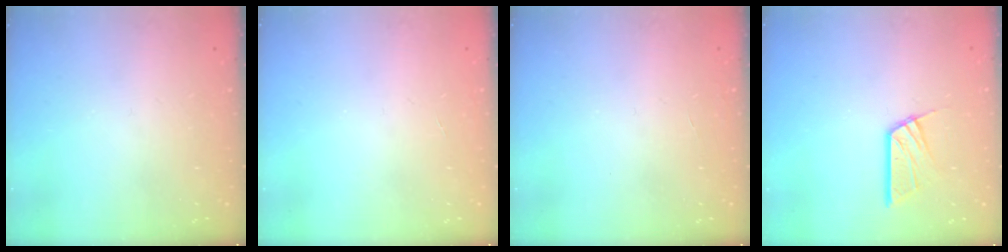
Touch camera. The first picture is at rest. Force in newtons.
{"total": 0.0}
{"total": 0.0}
{"total": 10.5, "press": 10.5, "slide": 0.8}